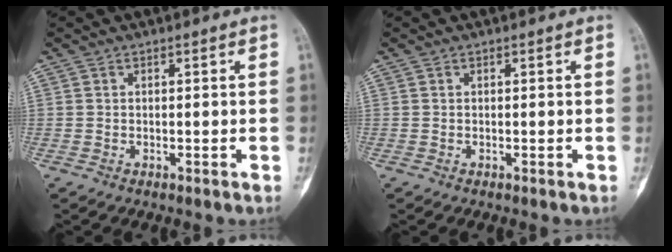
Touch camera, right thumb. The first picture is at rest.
{"total": 0.0}